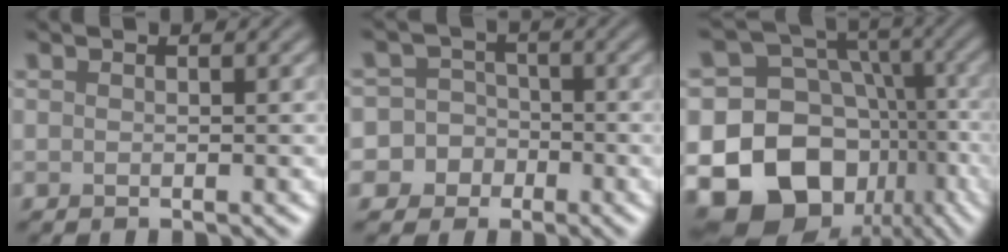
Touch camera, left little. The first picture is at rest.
{"total": 8.2, "force": [-2.9, 7.6, 0.8], "torque": [-0.016, 0.002, -0.084]}
{"total": 19.3, "force": [-8.2, 15.4, 8.3], "torque": [-0.164, -0.039, -0.136]}